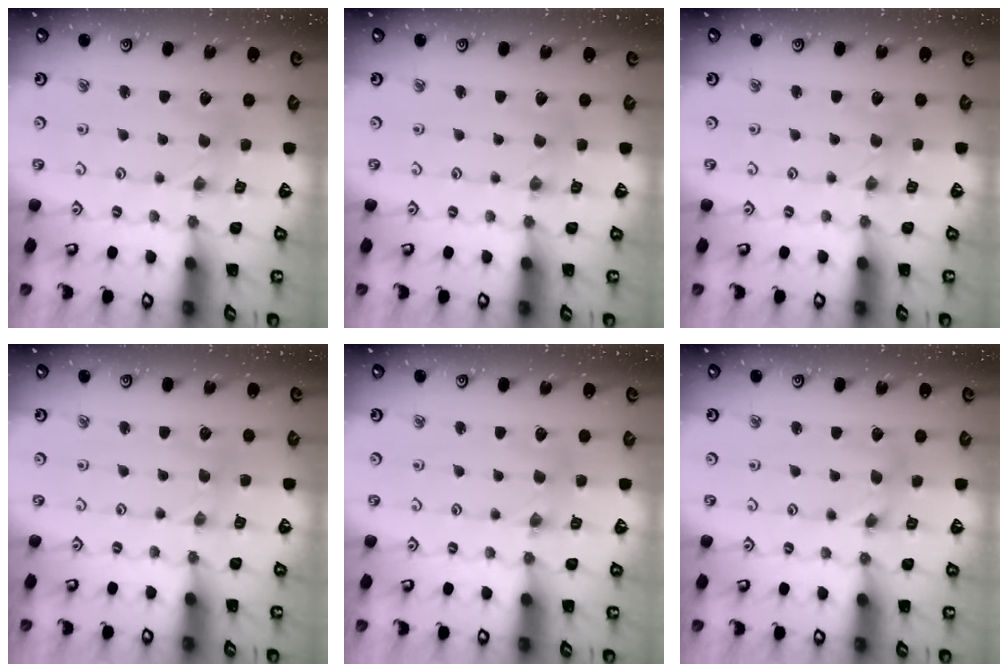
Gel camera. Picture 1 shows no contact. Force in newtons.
{"total": 1.7, "press": 1.7, "slide": 0.4}
{"total": 0.8, "press": 0.8, "slide": 0.2}
{"total": 0.0}
{"total": 2.7, "press": 2.7, "slide": 0.2}
{"total": 2.7, "press": 2.7, "slide": 0.2}